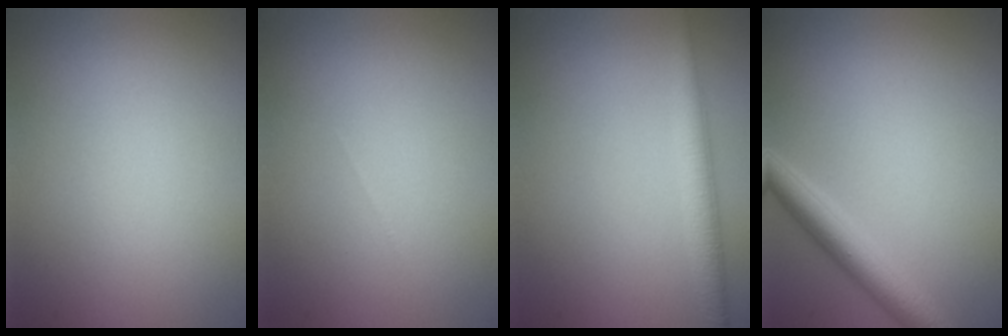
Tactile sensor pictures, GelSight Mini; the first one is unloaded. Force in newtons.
{"total": 0.0}
{"total": 3.0, "press": 3.0, "slide": 0.1}
{"total": 3.4, "press": 3.4, "slide": 0.2}